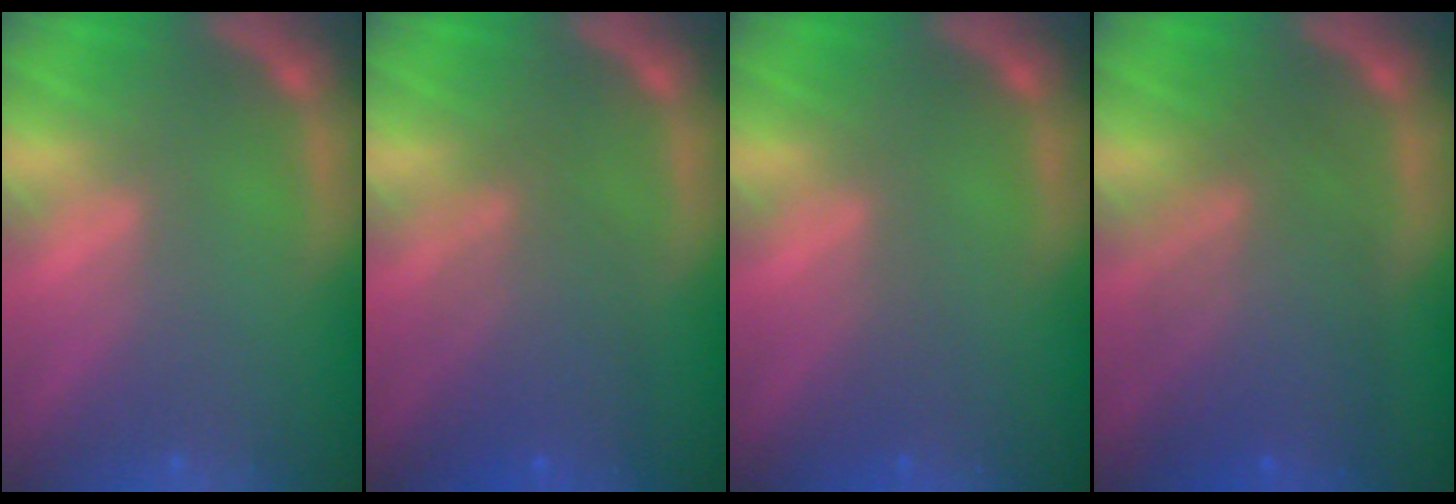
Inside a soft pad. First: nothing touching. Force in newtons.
{"total": 5.0}
{"total": 0.9}
{"total": 7.5}